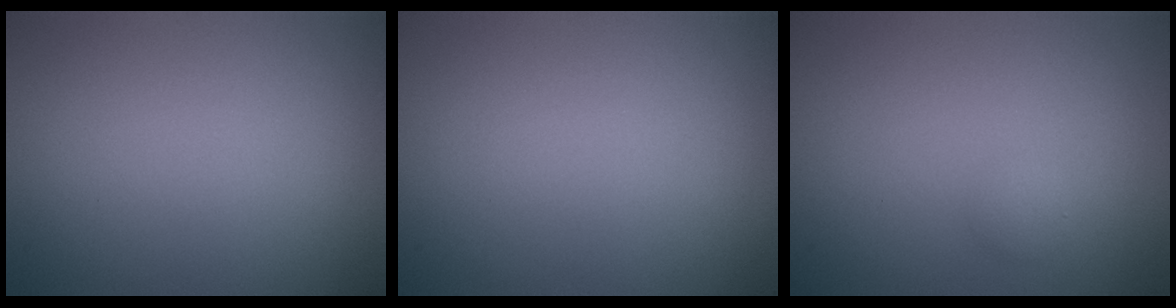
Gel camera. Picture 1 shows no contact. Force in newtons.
{"total": 0.0}
{"total": 0.8, "press": 0.8, "slide": 0.1}